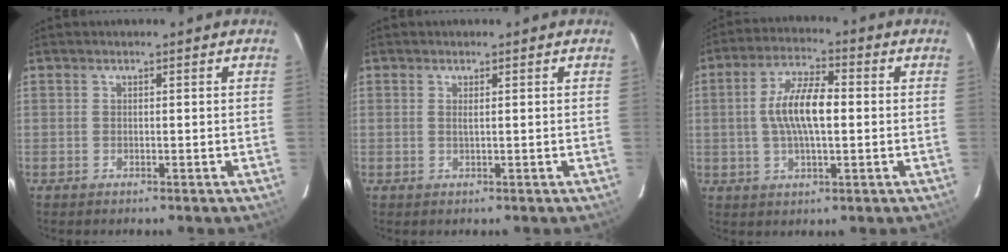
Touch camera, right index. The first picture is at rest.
{"total": 0.7, "force": [0.2, -0.1, 0.7], "torque": [-0.014, 0.000, 0.003]}
{"total": 9.7, "force": [0.2, 3.3, 9.1], "torque": [-0.175, 0.012, 0.003]}